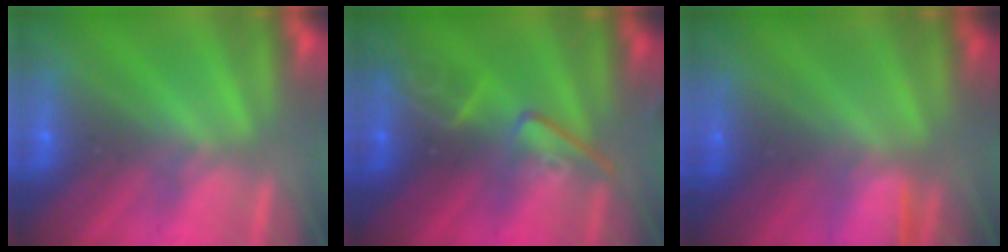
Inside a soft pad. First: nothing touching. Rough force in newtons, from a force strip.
{"total": 2.4}
{"total": 1.4}